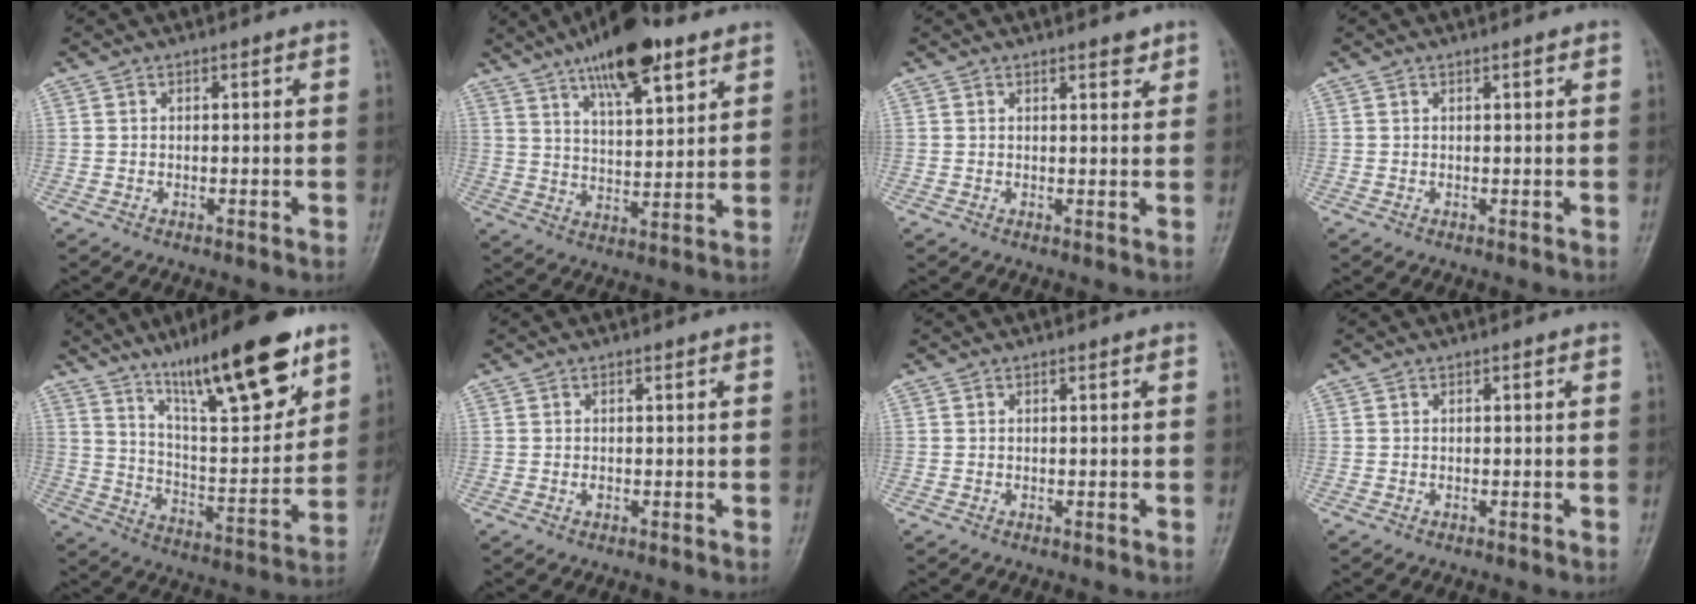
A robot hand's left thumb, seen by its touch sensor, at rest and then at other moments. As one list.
[{"total": 15.5, "force": [9.6, 5.1, 11.0], "torque": [-0.151, -0.037, 0.158]}, {"total": 2.2, "force": [1.7, 0.8, 1.2], "torque": [-0.006, -0.010, 0.022]}, {"total": 0.8, "force": [0.6, 0.1, 0.5], "torque": [-0.008, -0.003, 0.009]}, {"total": 21.4, "force": [13.8, 5.1, 15.5], "torque": [-0.214, -0.065, 0.233]}, {"total": 0.6, "force": [0.0, 0.4, 0.4], "torque": [-0.006, -0.001, 0.001]}, {"total": 0.0}, {"total": 0.0}]